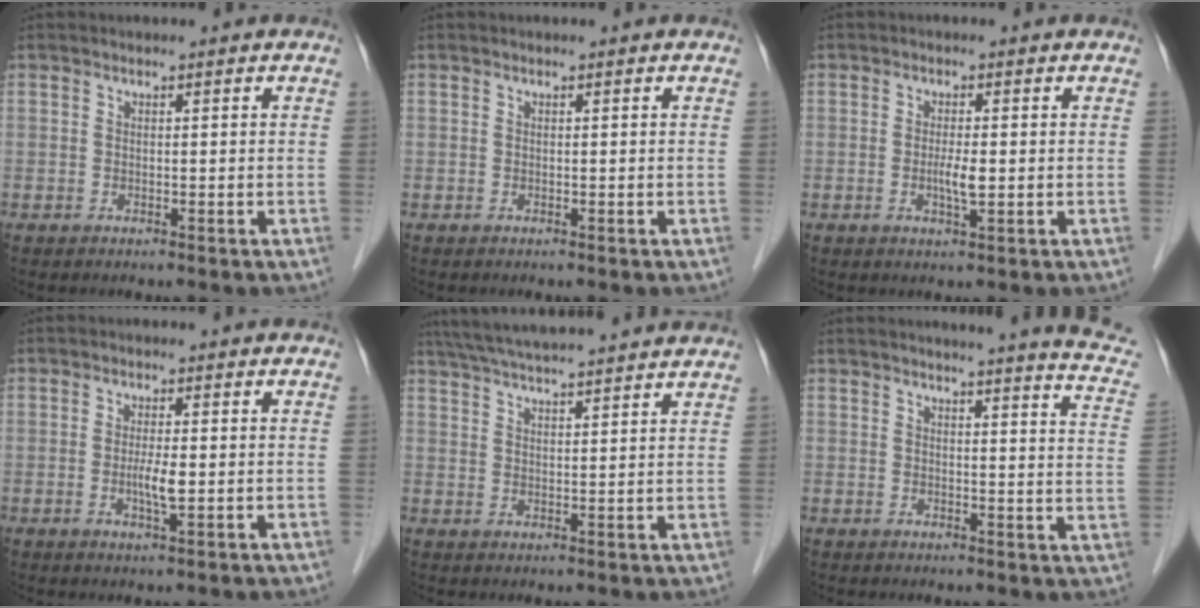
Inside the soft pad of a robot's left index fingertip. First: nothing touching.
{"total": 0.0}
{"total": 2.6, "force": [-0.5, 0.3, 2.5], "torque": [-0.050, -0.007, -0.009]}
{"total": 3.1, "force": [-0.6, 0.4, 3.0], "torque": [-0.060, -0.009, -0.010]}
{"total": 16.2, "force": [14.5, 0.6, 7.1], "torque": [-0.127, 0.039, 0.204]}
{"total": 14.7, "force": [13.4, 0.3, 6.0], "torque": [-0.062, -0.063, 0.126]}